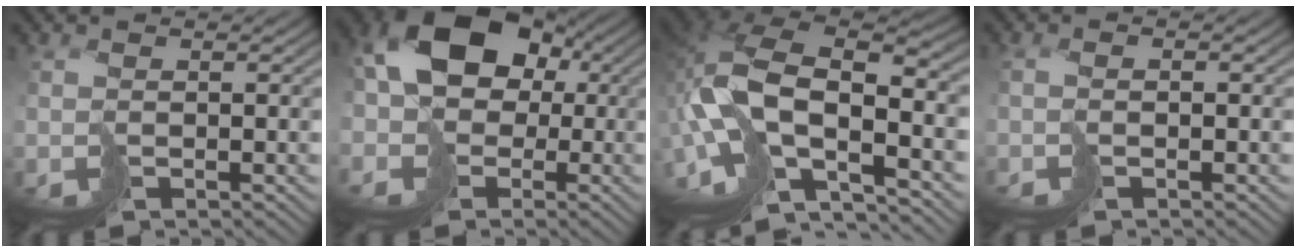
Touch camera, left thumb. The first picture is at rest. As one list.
[{"total": 14.7, "force": [0.4, 11.7, 9.0], "torque": [-0.202, 0.008, -0.010]}, {"total": 16.4, "force": [-5.3, 8.0, 13.3], "torque": [-0.311, -0.016, -0.089]}, {"total": 1.7, "force": [-0.7, 0.6, 1.4], "torque": [-0.030, 0.003, -0.018]}]